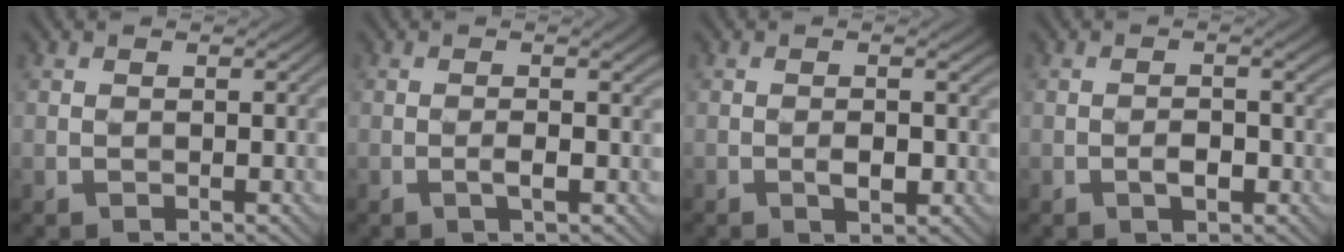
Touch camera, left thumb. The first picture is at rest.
{"total": 2.6, "force": [-0.4, 0.0, 2.5], "torque": [-0.043, 0.005, -0.010]}
{"total": 2.2, "force": [-0.6, 0.5, 2.0], "torque": [-0.036, 0.002, -0.008]}
{"total": 2.3, "force": [-0.8, 0.8, 2.0], "torque": [-0.035, 0.003, -0.012]}